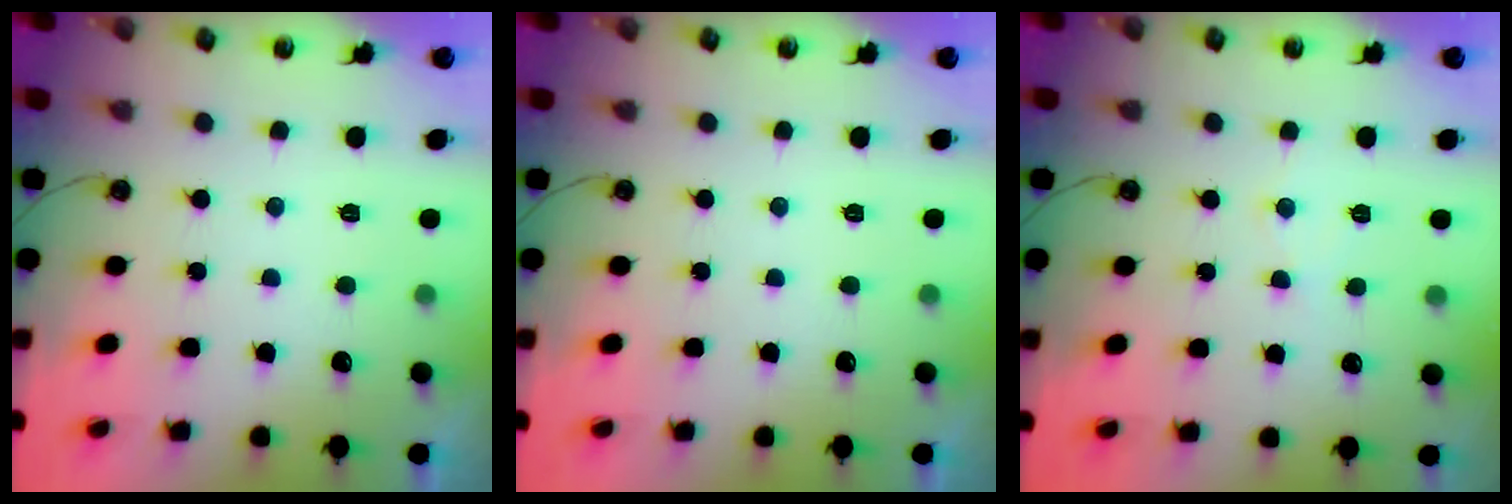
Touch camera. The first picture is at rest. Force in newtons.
{"total": 0.0}
{"total": 4.9, "press": 4.9, "slide": 0.5}